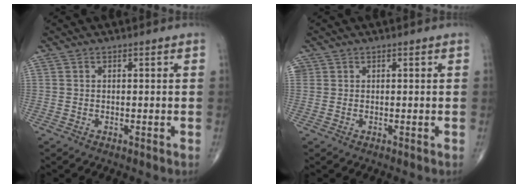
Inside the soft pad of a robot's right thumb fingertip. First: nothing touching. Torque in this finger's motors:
{"motor_torque": [-0.06, -0.05, 0.26, 0.20, 0.00]}